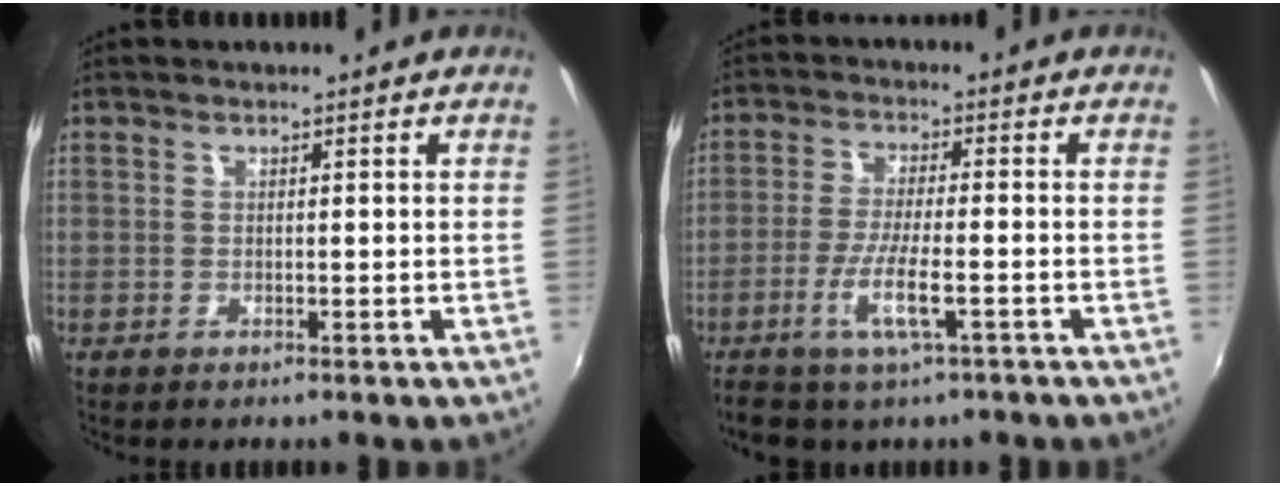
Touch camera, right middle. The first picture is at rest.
{"total": 6.9, "force": [-3.6, 1.4, 5.8], "torque": [-0.124, -0.009, -0.065]}